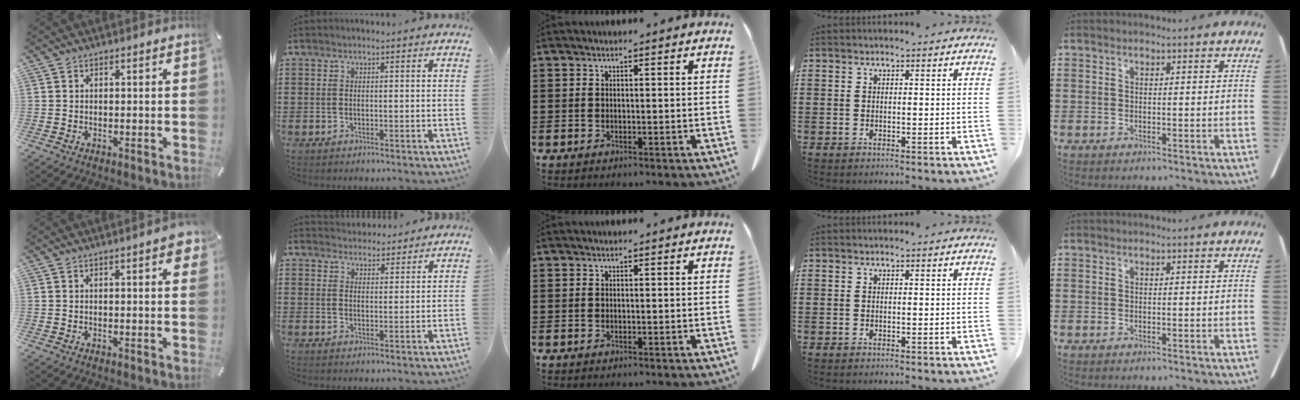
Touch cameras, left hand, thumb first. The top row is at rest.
{"thumb": {"total": 3.5, "force": [1.3, 0.9, 3.1], "torque": [-0.045, -0.001, 0.018]}, "index": {"total": 3.2, "force": [3.1, 0.8, -0.2], "torque": [-0.007, -0.007, 0.060]}}